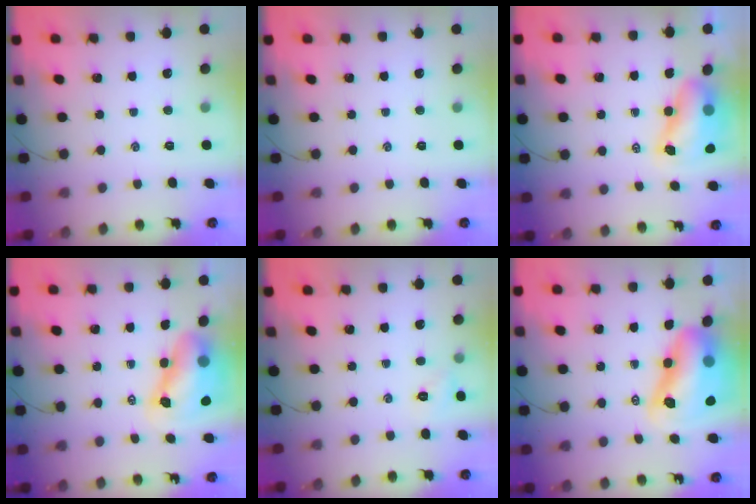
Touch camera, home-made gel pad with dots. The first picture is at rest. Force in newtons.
{"total": 0.0}
{"total": 9.0, "press": 8.8, "slide": 1.9}
{"total": 11.3, "press": 10.8, "slide": 3.3}
{"total": 2.6, "press": 2.6, "slide": 0.6}
{"total": 16.7, "press": 16.0, "slide": 4.6}